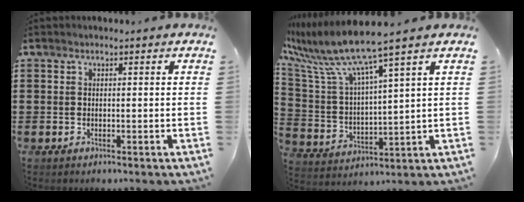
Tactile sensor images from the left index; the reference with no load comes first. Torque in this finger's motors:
{"motor_torque": [0.76, 0.20, 0.46, 0.21]}